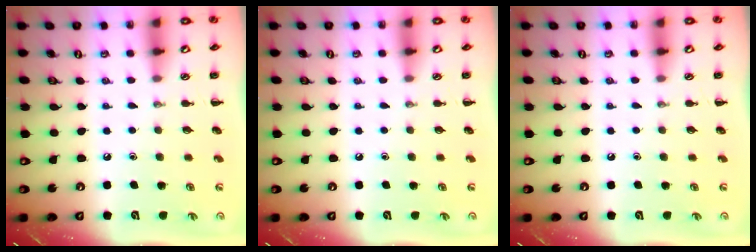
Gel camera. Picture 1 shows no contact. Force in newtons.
{"total": 0.0}
{"total": 0.0}